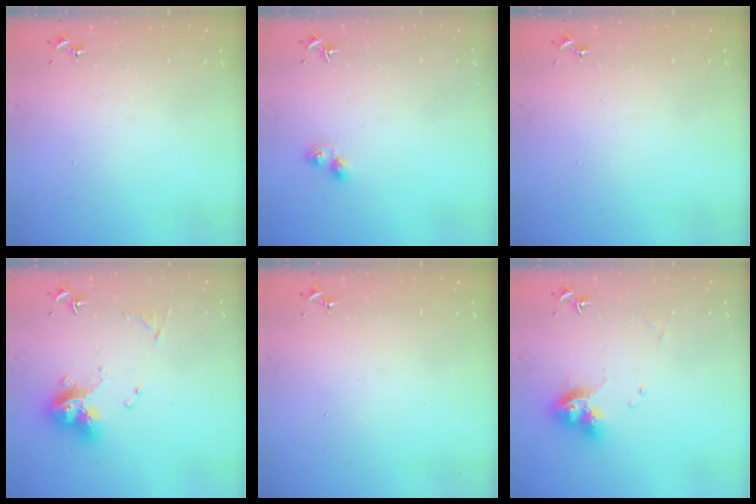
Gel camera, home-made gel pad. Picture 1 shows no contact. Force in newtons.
{"total": 4.7, "press": 4.7, "slide": 0.4}
{"total": 0.0}
{"total": 13.1, "press": 13.1, "slide": 1.3}
{"total": 0.0}
{"total": 11.3, "press": 11.2, "slide": 1.3}